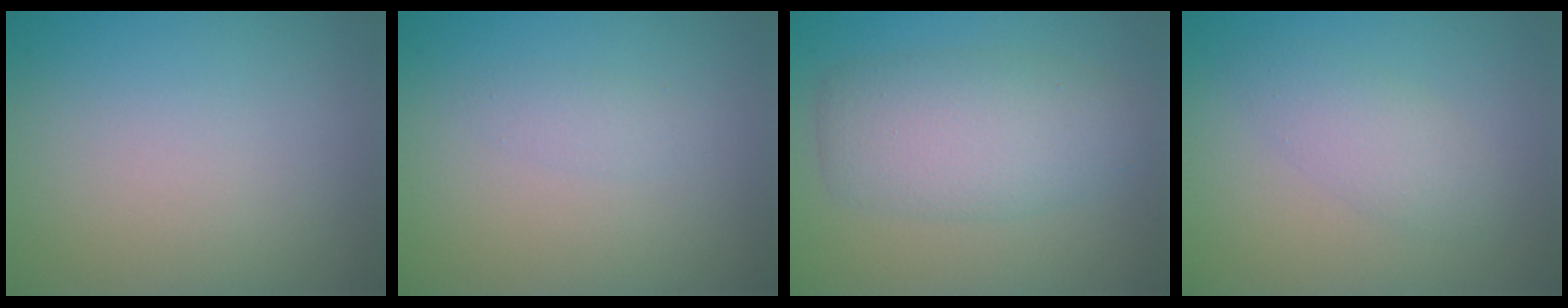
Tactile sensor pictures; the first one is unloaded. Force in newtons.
{"total": 1.0, "press": 1.0, "slide": 0.1}
{"total": 5.8, "press": 5.8, "slide": 0.2}
{"total": 2.7, "press": 2.7, "slide": 0.0}